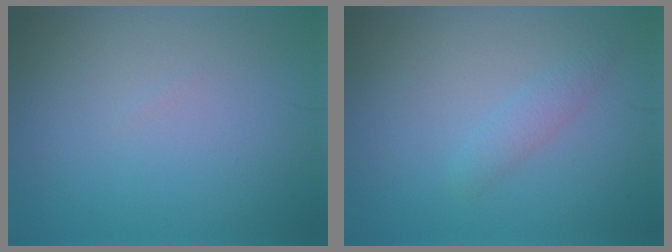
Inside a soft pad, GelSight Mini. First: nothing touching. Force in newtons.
{"total": 1.4, "press": 1.4, "slide": 0.0}